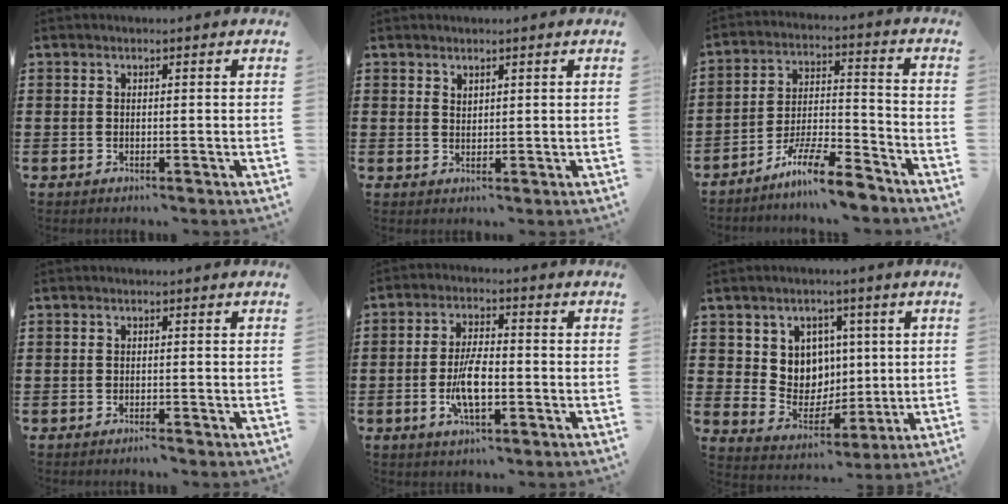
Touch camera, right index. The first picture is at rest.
{"total": 1.3, "force": [1.2, 0.5, 0.1], "torque": [-0.003, 0.002, 0.023]}
{"total": 9.9, "force": [-8.4, 1.1, 5.2], "torque": [-0.093, 0.021, -0.160]}
{"total": 0.7, "force": [-0.6, 0.0, 0.3], "torque": [-0.008, -0.004, -0.012]}
{"total": 7.2, "force": [-1.7, 2.6, 6.5], "torque": [-0.136, -0.004, -0.036]}
{"total": 7.1, "force": [2.5, 6.5, 1.2], "torque": [-0.048, -0.013, 0.047]}